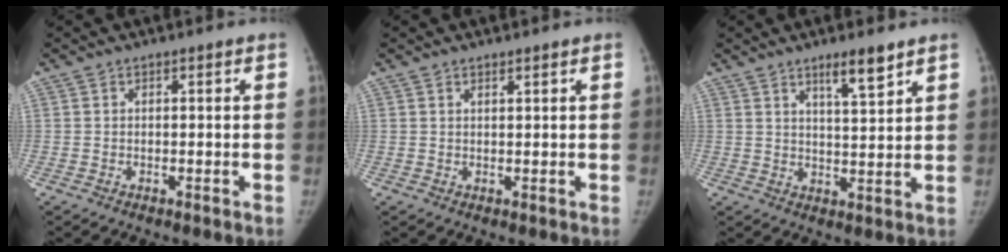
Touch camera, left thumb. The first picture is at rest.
{"total": 0.9, "force": [0.7, 0.1, 0.4], "torque": [-0.006, -0.005, 0.014]}
{"total": 6.1, "force": [4.3, 0.9, 4.3], "torque": [-0.063, -0.034, 0.071]}